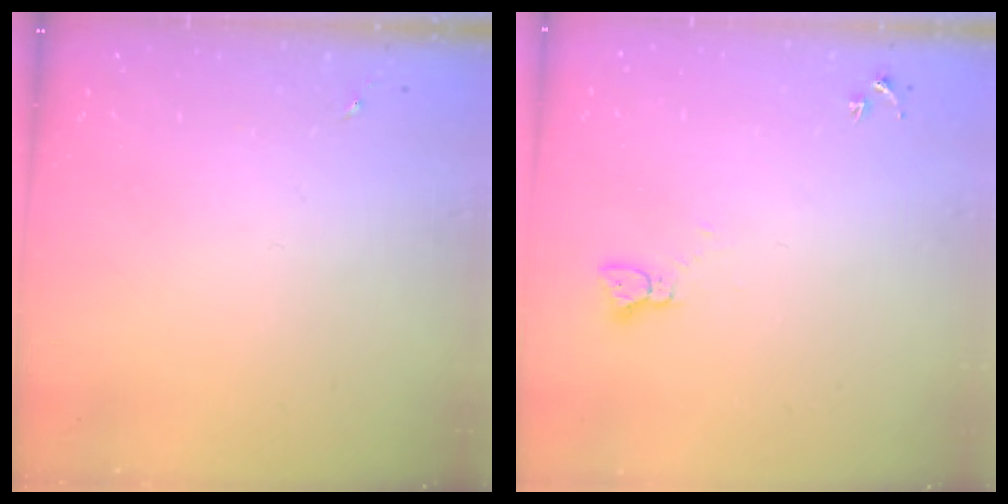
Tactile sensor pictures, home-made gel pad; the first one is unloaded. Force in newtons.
{"total": 2.3, "press": 2.3, "slide": 0.3}